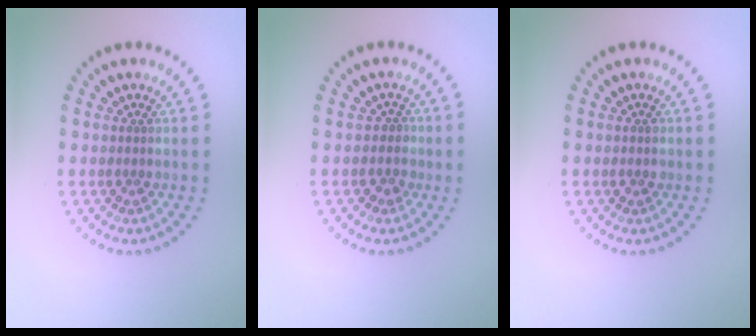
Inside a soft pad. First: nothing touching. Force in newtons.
{"total": 1.5, "press": 1.2, "slide": 0.9}
{"total": 1.0, "press": 0.9, "slide": 0.2}